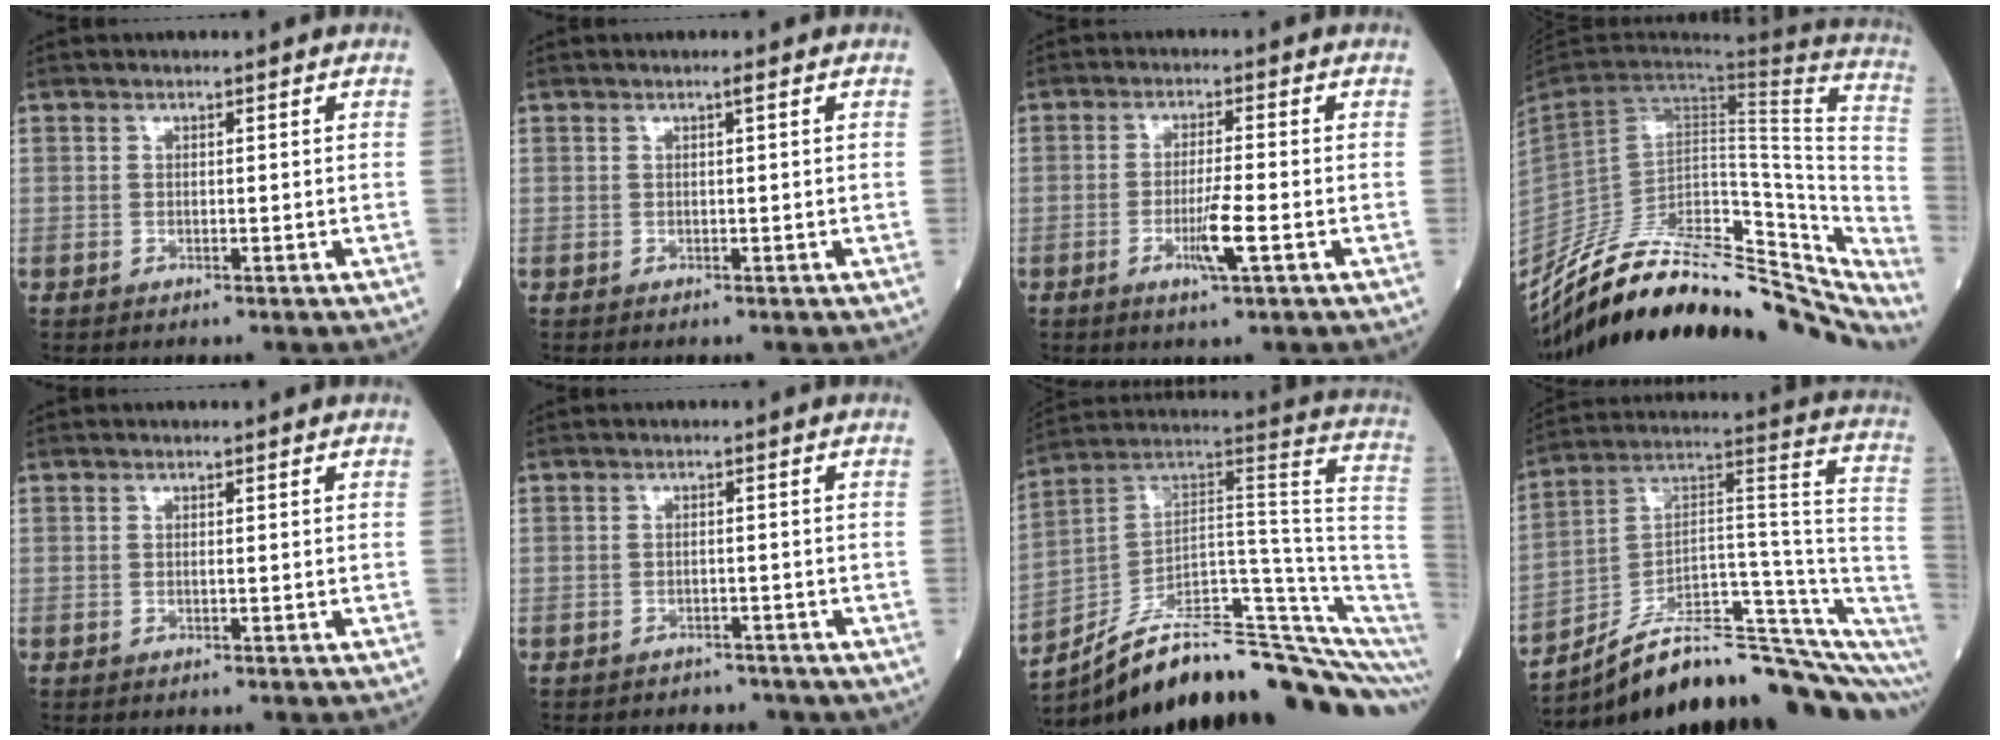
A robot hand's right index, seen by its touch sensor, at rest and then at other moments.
{"total": 0.5, "force": [0.2, -0.1, 0.5], "torque": [-0.011, -0.001, 0.007]}
{"total": 5.0, "force": [-1.8, -0.2, 4.6], "torque": [-0.086, -0.009, -0.033]}
{"total": 35.9, "force": [-29.7, 11.1, 16.9], "torque": [-0.232, -0.022, -0.418]}
{"total": 0.0}
{"total": 4.8, "force": [-4.0, 2.5, 0.6], "torque": [-0.012, 0.009, -0.043]}
{"total": 23.1, "force": [-17.4, 3.9, 14.7], "torque": [-0.135, 0.069, -0.263]}
{"total": 22.8, "force": [-17.8, 4.9, 13.4], "torque": [-0.130, 0.062, -0.260]}